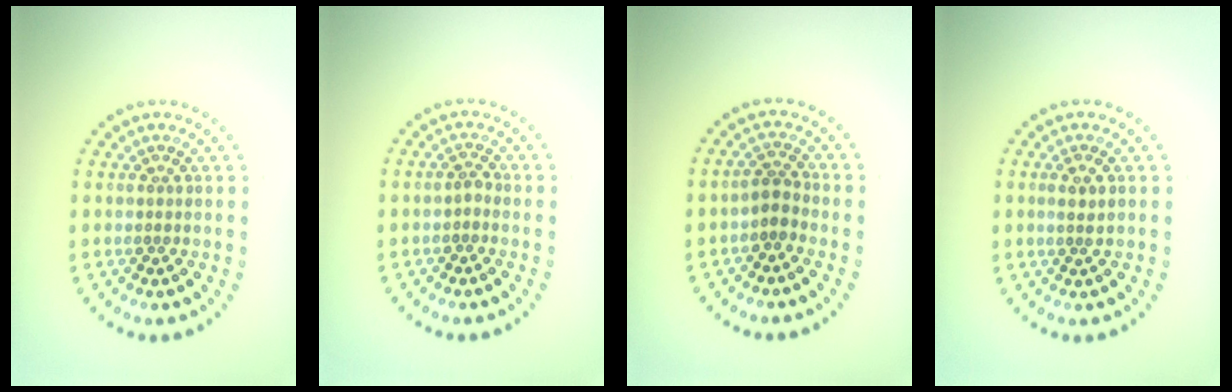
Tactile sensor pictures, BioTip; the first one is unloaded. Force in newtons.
{"total": 0.9, "press": 0.6, "slide": 0.7}
{"total": 1.7, "press": 1.3, "slide": 1.1}
{"total": 1.3, "press": 1.2, "slide": 0.5}